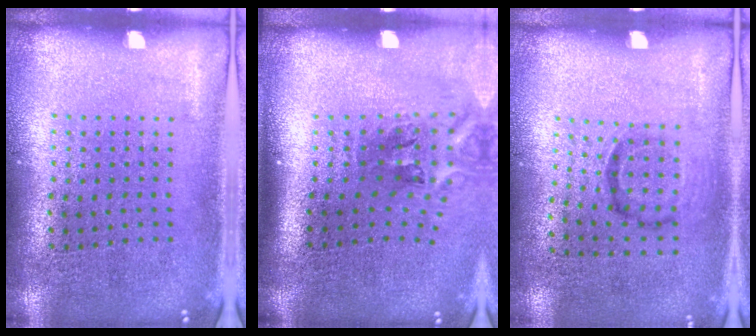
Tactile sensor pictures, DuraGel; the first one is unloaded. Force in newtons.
{"total": 2.3, "press": 1.3, "slide": 1.8}
{"total": 1.0, "press": 0.6, "slide": 0.8}